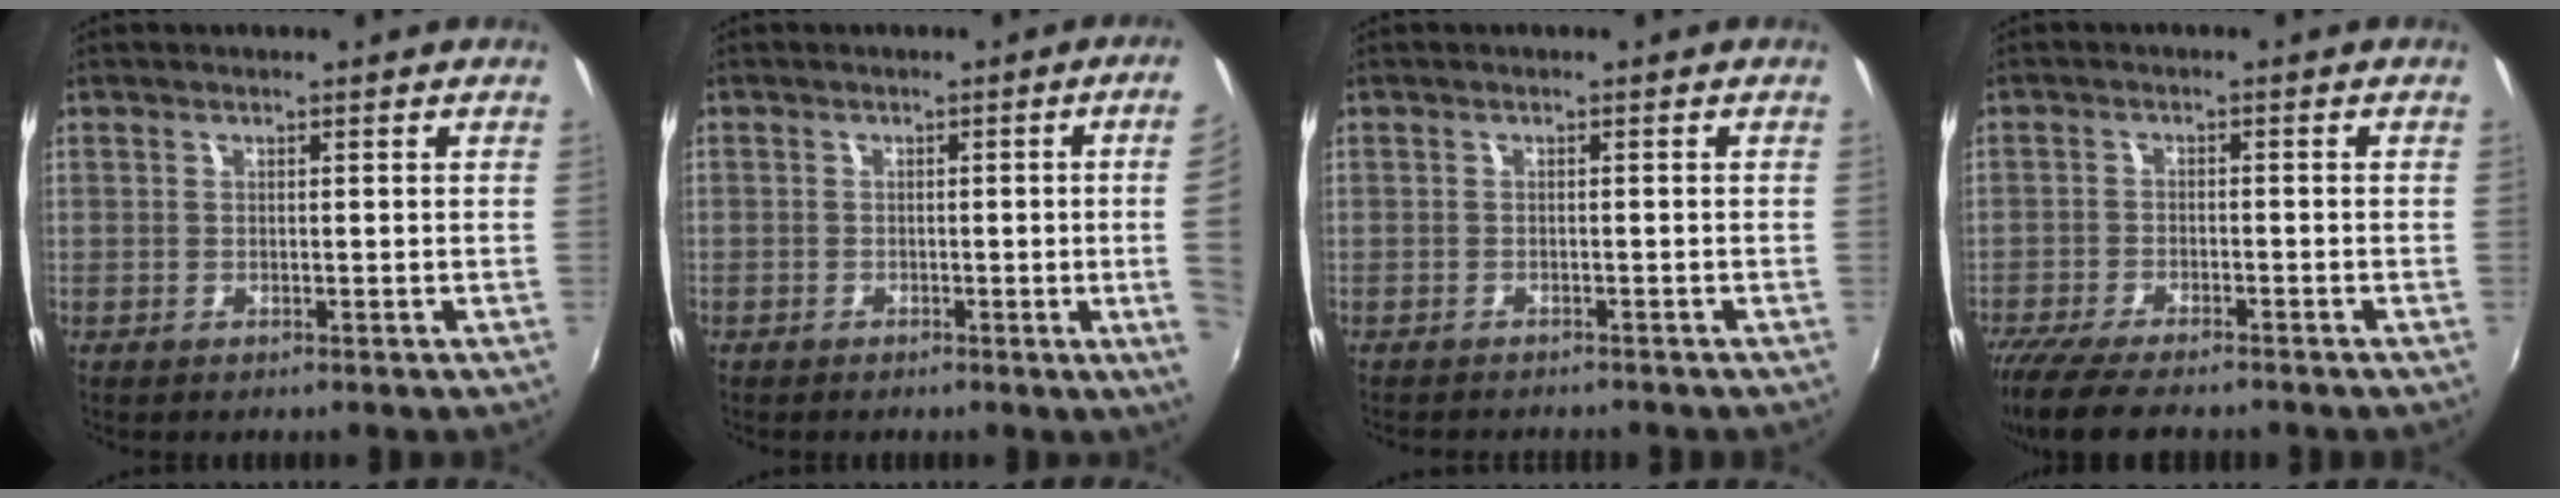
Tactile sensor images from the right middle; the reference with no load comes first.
{"total": 7.8, "force": [-0.4, -1.2, 7.7], "torque": [-0.084, -0.009, -0.005]}
{"total": 2.9, "force": [-2.8, 0.5, 0.9], "torque": [-0.023, -0.013, -0.044]}
{"total": 9.3, "force": [-8.1, 1.1, 4.5], "torque": [-0.110, -0.038, -0.142]}